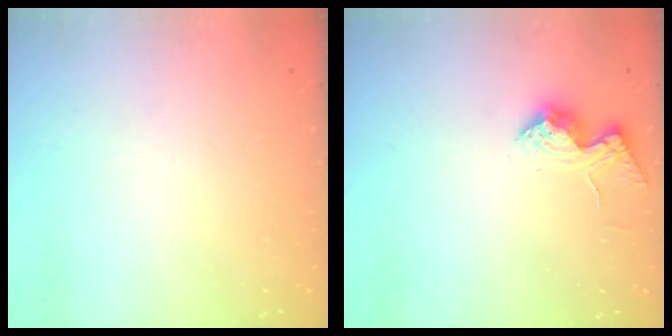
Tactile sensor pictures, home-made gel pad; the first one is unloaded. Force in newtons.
{"total": 12.6, "press": 12.6, "slide": 0.5}